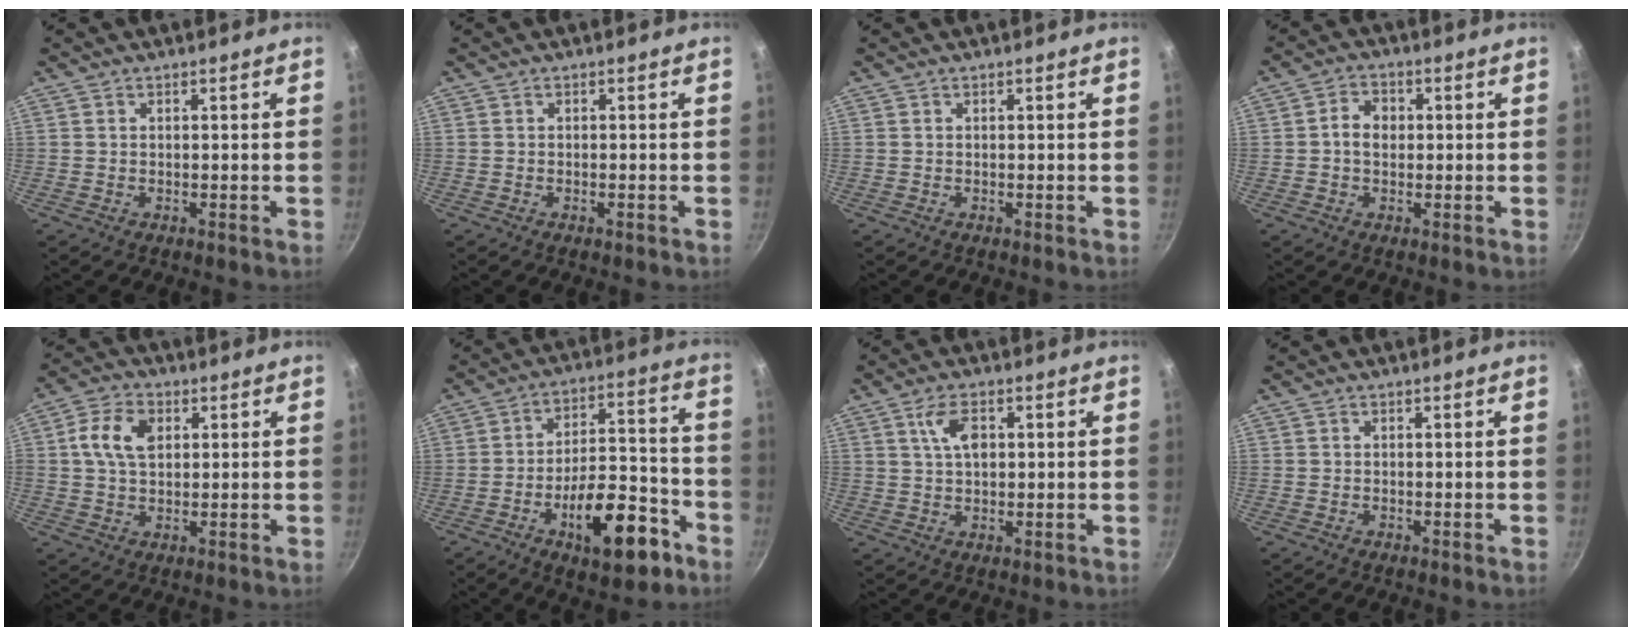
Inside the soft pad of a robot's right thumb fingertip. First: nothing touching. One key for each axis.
{"total": 0.6, "fx": -0.3, "fy": 0.2, "fz": 0.5, "tx": -0.010, "ty": 0.003, "tz": -0.006}
{"total": 0.0}
{"total": 4.6, "fx": 0.2, "fy": 3.6, "fz": 2.9, "tx": -0.033, "ty": 0.010, "tz": -0.005}
{"total": 8.3, "fx": 2.0, "fy": 5.4, "fz": 5.9, "tx": -0.103, "ty": 0.010, "tz": 0.029}
{"total": 16.6, "fx": -8.2, "fy": 7.1, "fz": 12.6, "tx": -0.158, "ty": 0.067, "tz": -0.116}
{"total": 5.6, "fx": 1.6, "fy": 3.0, "fz": 4.5, "tx": -0.073, "ty": 0.002, "tz": 0.027}
{"total": 0.0}